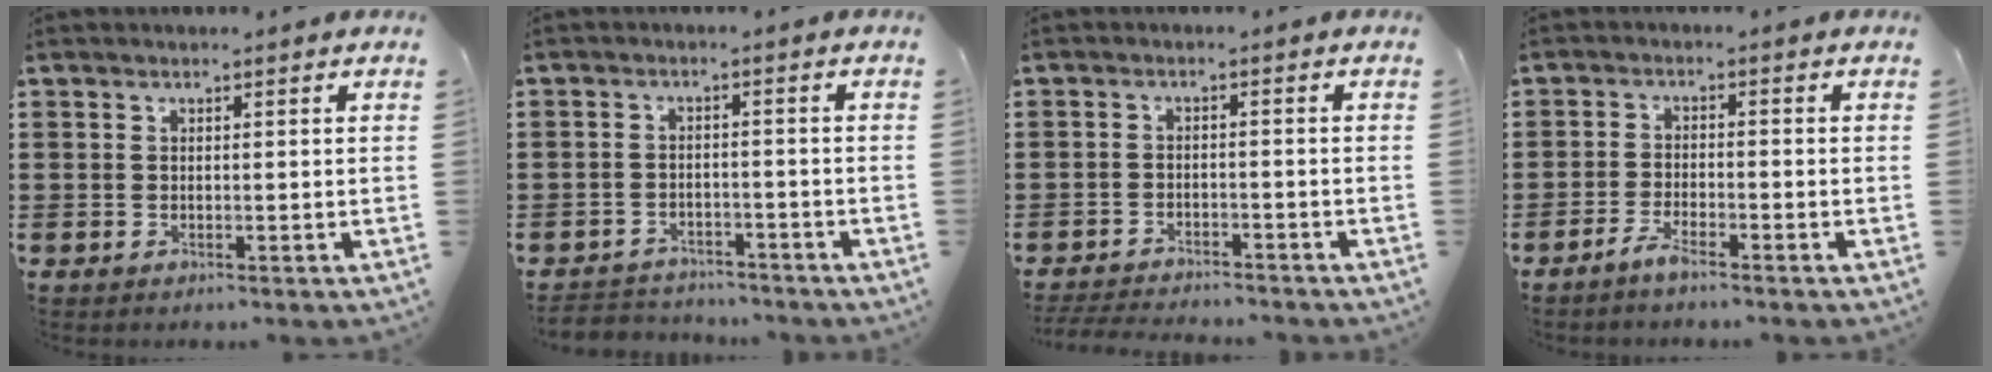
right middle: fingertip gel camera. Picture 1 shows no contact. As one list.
[{"total": 2.9, "force": [-2.8, 0.6, -0.2], "torque": [-0.004, -0.001, -0.062]}, {"total": 3.0, "force": [-3.0, 0.2, 0.3], "torque": [-0.008, 0.000, -0.063]}, {"total": 2.6, "force": [-2.2, 0.1, 1.4], "torque": [-0.038, 0.001, -0.046]}]